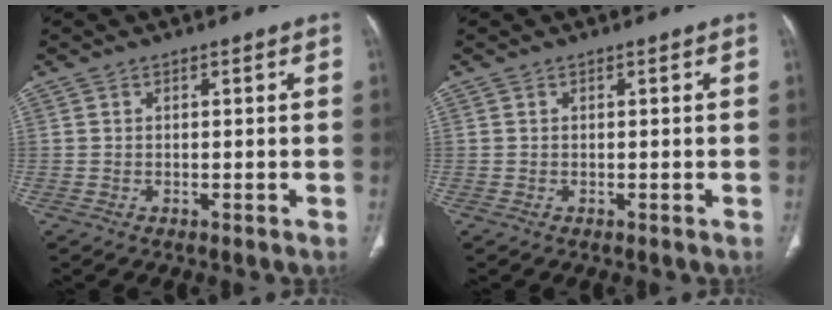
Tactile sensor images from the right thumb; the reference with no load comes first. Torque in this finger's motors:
{"motor_torque": [-0.05, 0.01, -0.03, 0.00, 0.00]}